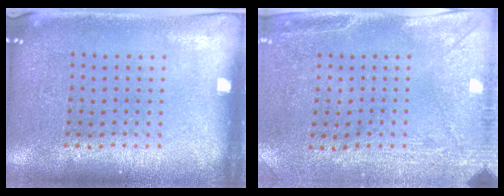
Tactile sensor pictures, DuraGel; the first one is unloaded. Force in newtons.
{"total": 2.9, "press": 2.3, "slide": 1.8}